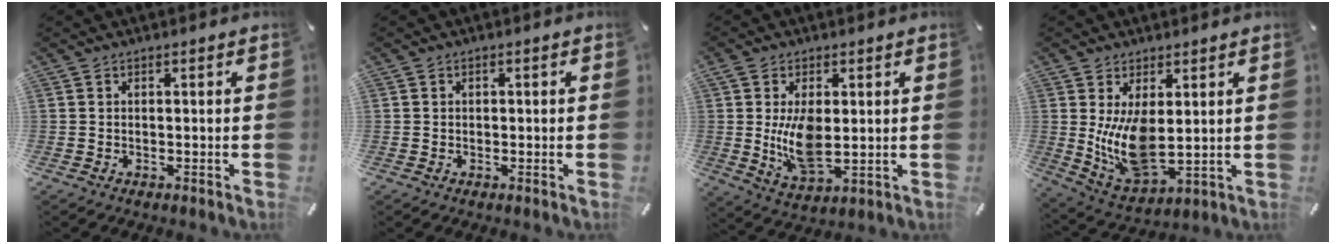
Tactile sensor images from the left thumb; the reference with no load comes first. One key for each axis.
{"total": 0.6, "fx": 0.0, "fy": 0.6, "fz": 0.0, "tx": 0.001, "ty": 0.007, "tz": -0.002}
{"total": 10.8, "fx": 0.8, "fy": 5.6, "fz": 9.2, "tx": -0.180, "ty": -0.021, "tz": 0.012}
{"total": 12.2, "fx": 2.0, "fy": 6.5, "fz": 10.1, "tx": -0.216, "ty": -0.029, "tz": 0.041}